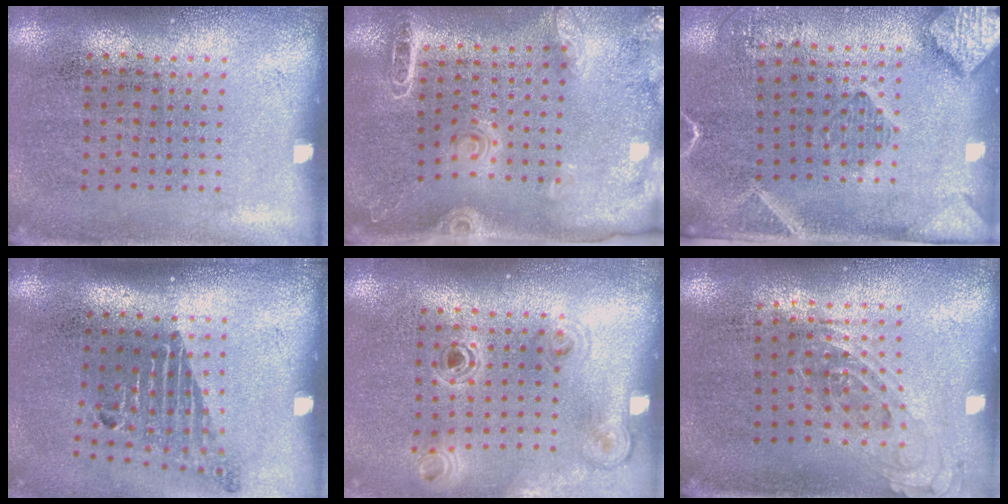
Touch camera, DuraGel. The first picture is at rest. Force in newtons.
{"total": 1.9, "press": 1.9, "slide": 0.3}
{"total": 2.7, "press": 2.0, "slide": 1.8}
{"total": 1.8, "press": 1.2, "slide": 1.3}
{"total": 1.1, "press": 1.1, "slide": 0.1}
{"total": 0.8, "press": 0.7, "slide": 0.3}